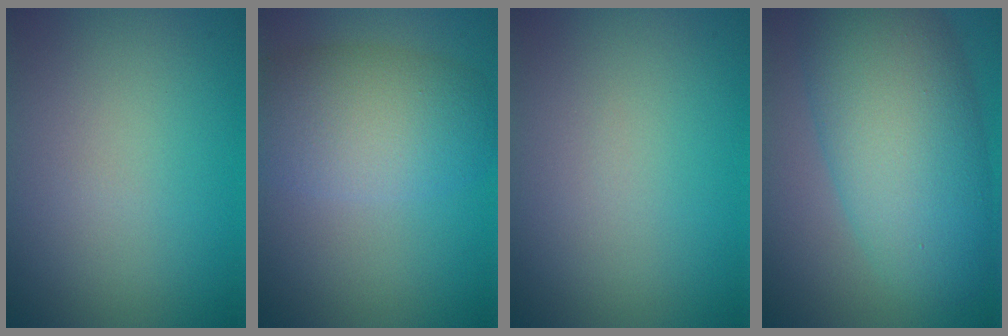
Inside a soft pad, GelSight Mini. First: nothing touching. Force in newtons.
{"total": 6.5, "press": 6.5, "slide": 0.3}
{"total": 0.0}
{"total": 10.7, "press": 10.7, "slide": 0.3}